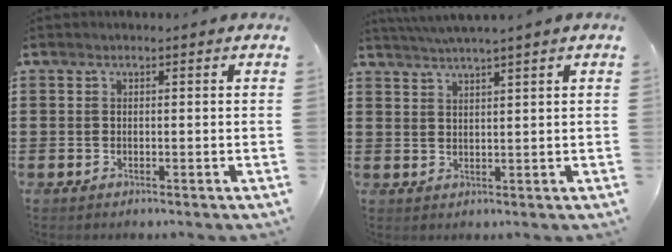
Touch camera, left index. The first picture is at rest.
{"total": 2.3, "force": [2.0, -1.0, 0.6], "torque": [-0.014, -0.005, 0.036]}